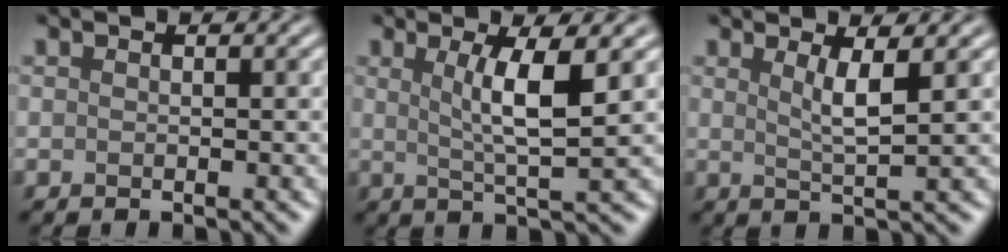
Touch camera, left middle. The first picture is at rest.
{"total": 4.6, "force": [1.2, 0.8, 4.3], "torque": [-0.074, -0.002, 0.022]}
{"total": 2.7, "force": [1.0, 0.6, 2.5], "torque": [-0.039, -0.004, 0.017]}